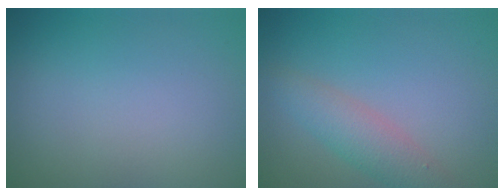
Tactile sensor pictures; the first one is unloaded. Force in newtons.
{"total": 3.0, "press": 3.0, "slide": 0.1}